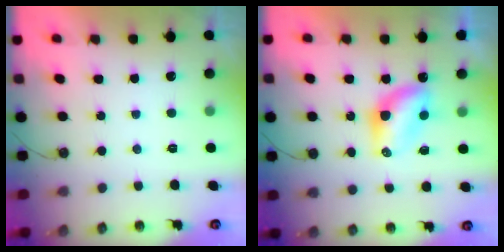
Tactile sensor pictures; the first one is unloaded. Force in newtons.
{"total": 6.9, "press": 6.9, "slide": 0.4}